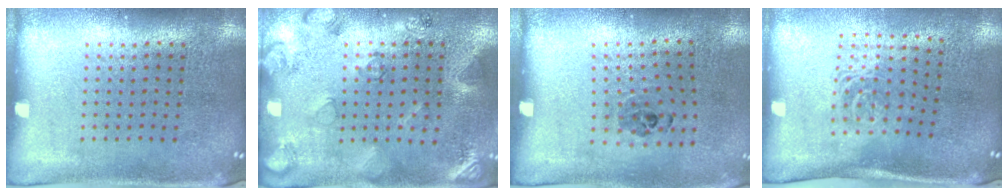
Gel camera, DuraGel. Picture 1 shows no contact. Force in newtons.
{"total": 2.2, "press": 1.9, "slide": 1.1}
{"total": 1.0, "press": 0.7, "slide": 0.7}
{"total": 1.6, "press": 1.1, "slide": 1.1}